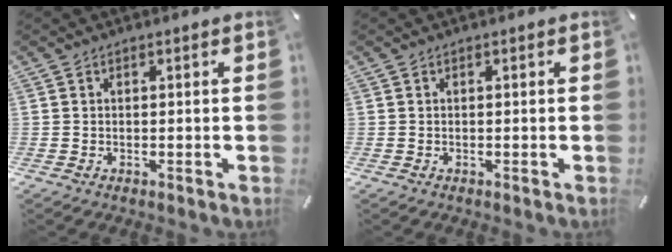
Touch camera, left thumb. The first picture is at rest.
{"total": 0.0}